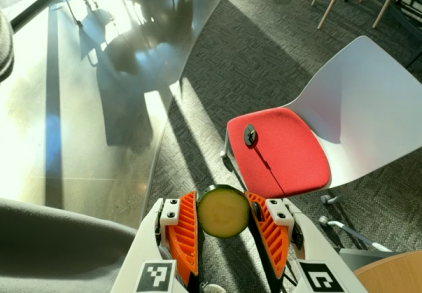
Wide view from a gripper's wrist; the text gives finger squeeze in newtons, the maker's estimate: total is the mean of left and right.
{"total": 7.9, "left": 7.9, "right": 7.9}